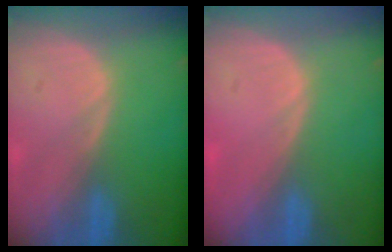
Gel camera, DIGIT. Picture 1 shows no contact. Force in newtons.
{"total": 0.6, "press": 0.0, "slide": 0.6}